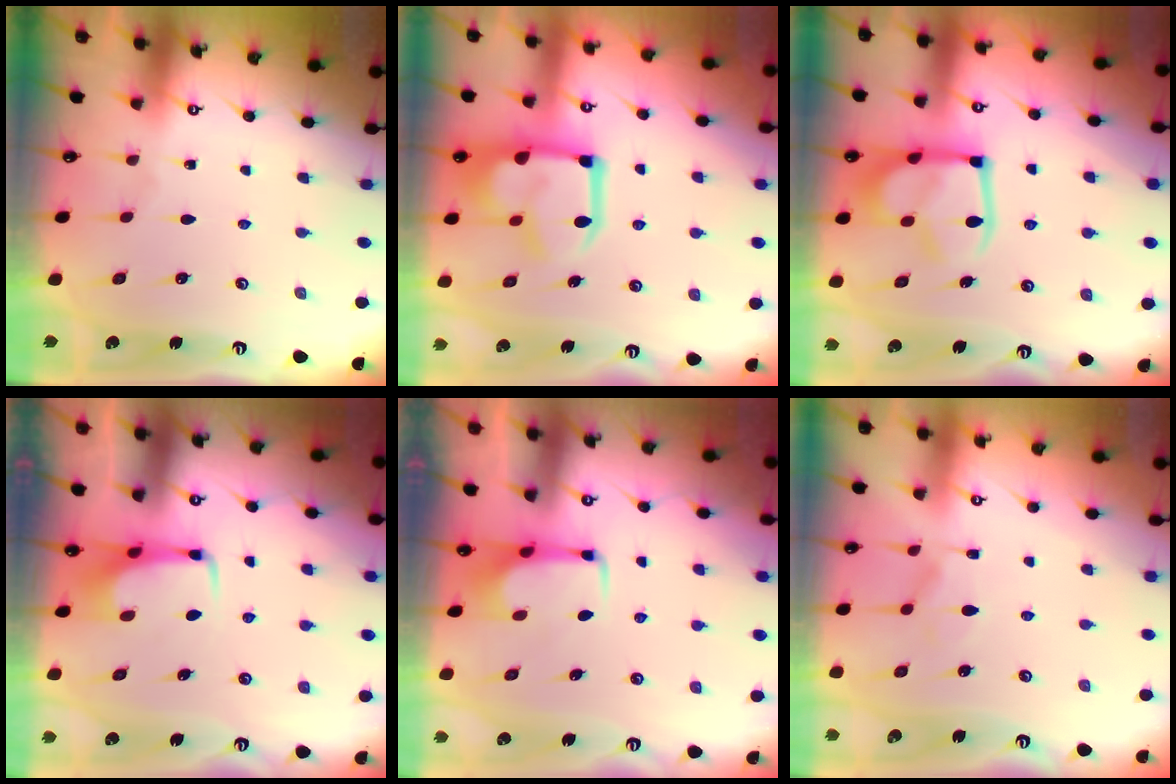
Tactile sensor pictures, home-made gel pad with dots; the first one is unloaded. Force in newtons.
{"total": 16.6, "press": 16.6, "slide": 1.3}
{"total": 14.8, "press": 14.7, "slide": 1.7}
{"total": 3.0, "press": 2.9, "slide": 0.4}
{"total": 1.7, "press": 1.7, "slide": 0.4}
{"total": 1.4, "press": 0.3, "slide": 1.3}